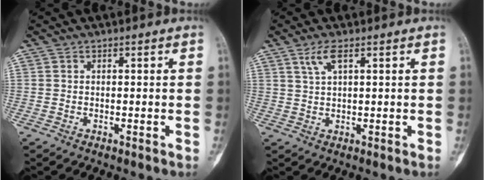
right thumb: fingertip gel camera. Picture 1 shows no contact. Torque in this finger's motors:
{"motor_torque": [-0.67, 0.68, 0.07, 0.06, 0.02]}